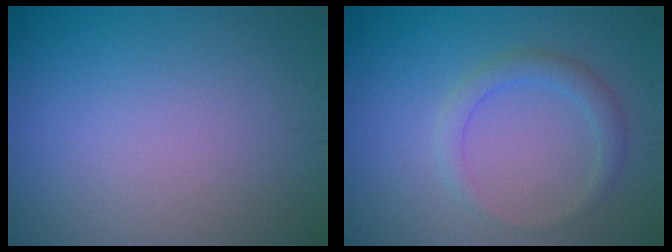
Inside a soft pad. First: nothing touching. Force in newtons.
{"total": 2.2, "press": 2.2, "slide": 0.1}